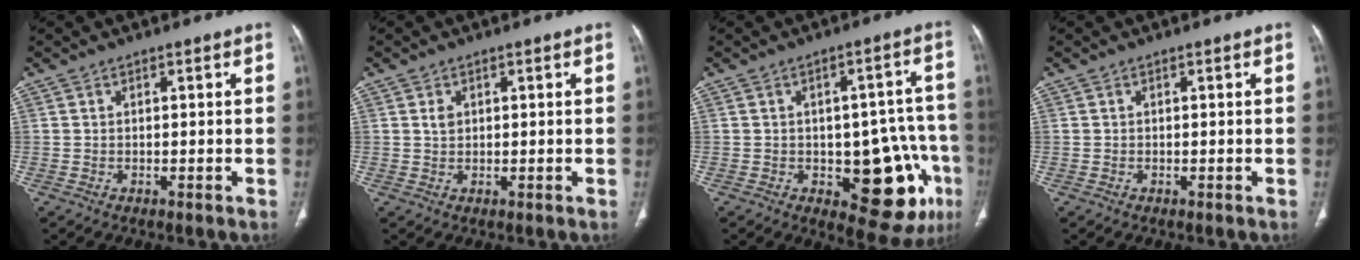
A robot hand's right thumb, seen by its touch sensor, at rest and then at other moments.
{"total": 1.5, "force": [0.5, 1.1, 0.9], "torque": [-0.012, -0.001, 0.012]}
{"total": 16.0, "force": [-5.3, 7.5, 13.2], "torque": [-0.121, 0.028, -0.052]}
{"total": 0.0}